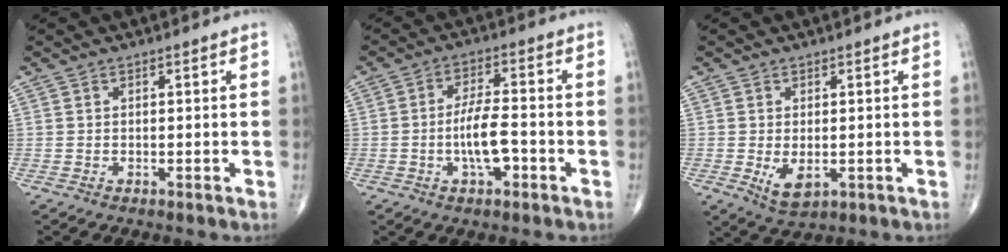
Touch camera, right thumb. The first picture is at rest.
{"total": 7.3, "force": [-2.1, 3.3, 6.2], "torque": [-0.099, 0.016, -0.033]}
{"total": 4.8, "force": [-0.8, 2.6, 3.9], "torque": [-0.064, -0.012, -0.003]}